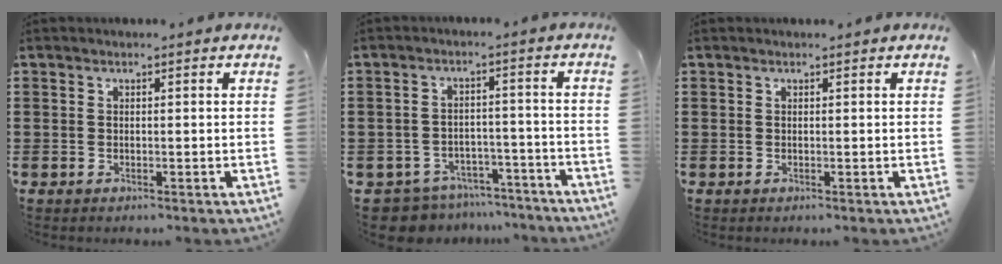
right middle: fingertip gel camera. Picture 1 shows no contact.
{"total": 5.3, "force": [-5.3, 0.9, 0.2], "torque": [-0.020, 0.008, -0.111]}
{"total": 0.0}